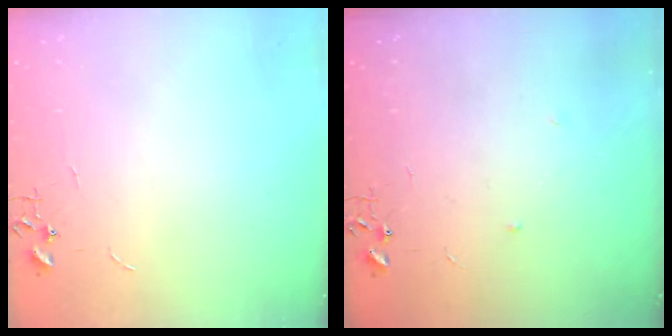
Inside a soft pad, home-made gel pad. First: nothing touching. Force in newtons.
{"total": 4.2, "press": 4.0, "slide": 1.1}